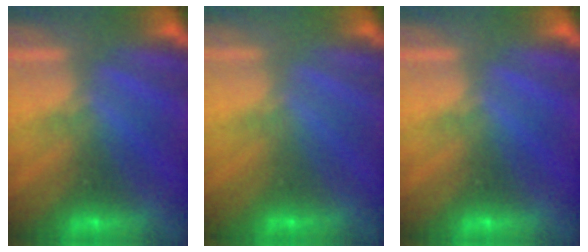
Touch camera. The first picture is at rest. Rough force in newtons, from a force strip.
{"total": 2.3}
{"total": 0.0}